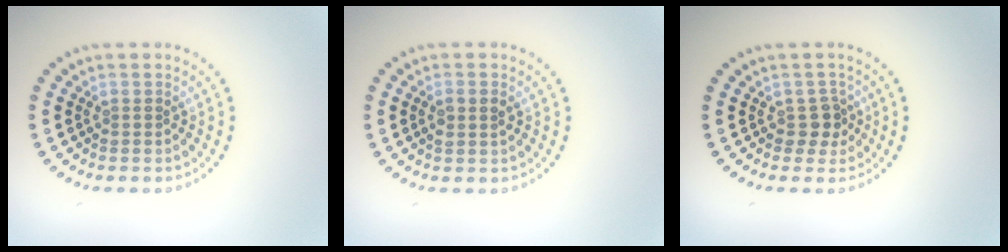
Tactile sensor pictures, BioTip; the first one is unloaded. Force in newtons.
{"total": 1.6, "press": 1.6, "slide": 0.4}
{"total": 1.7, "press": 1.4, "slide": 0.9}